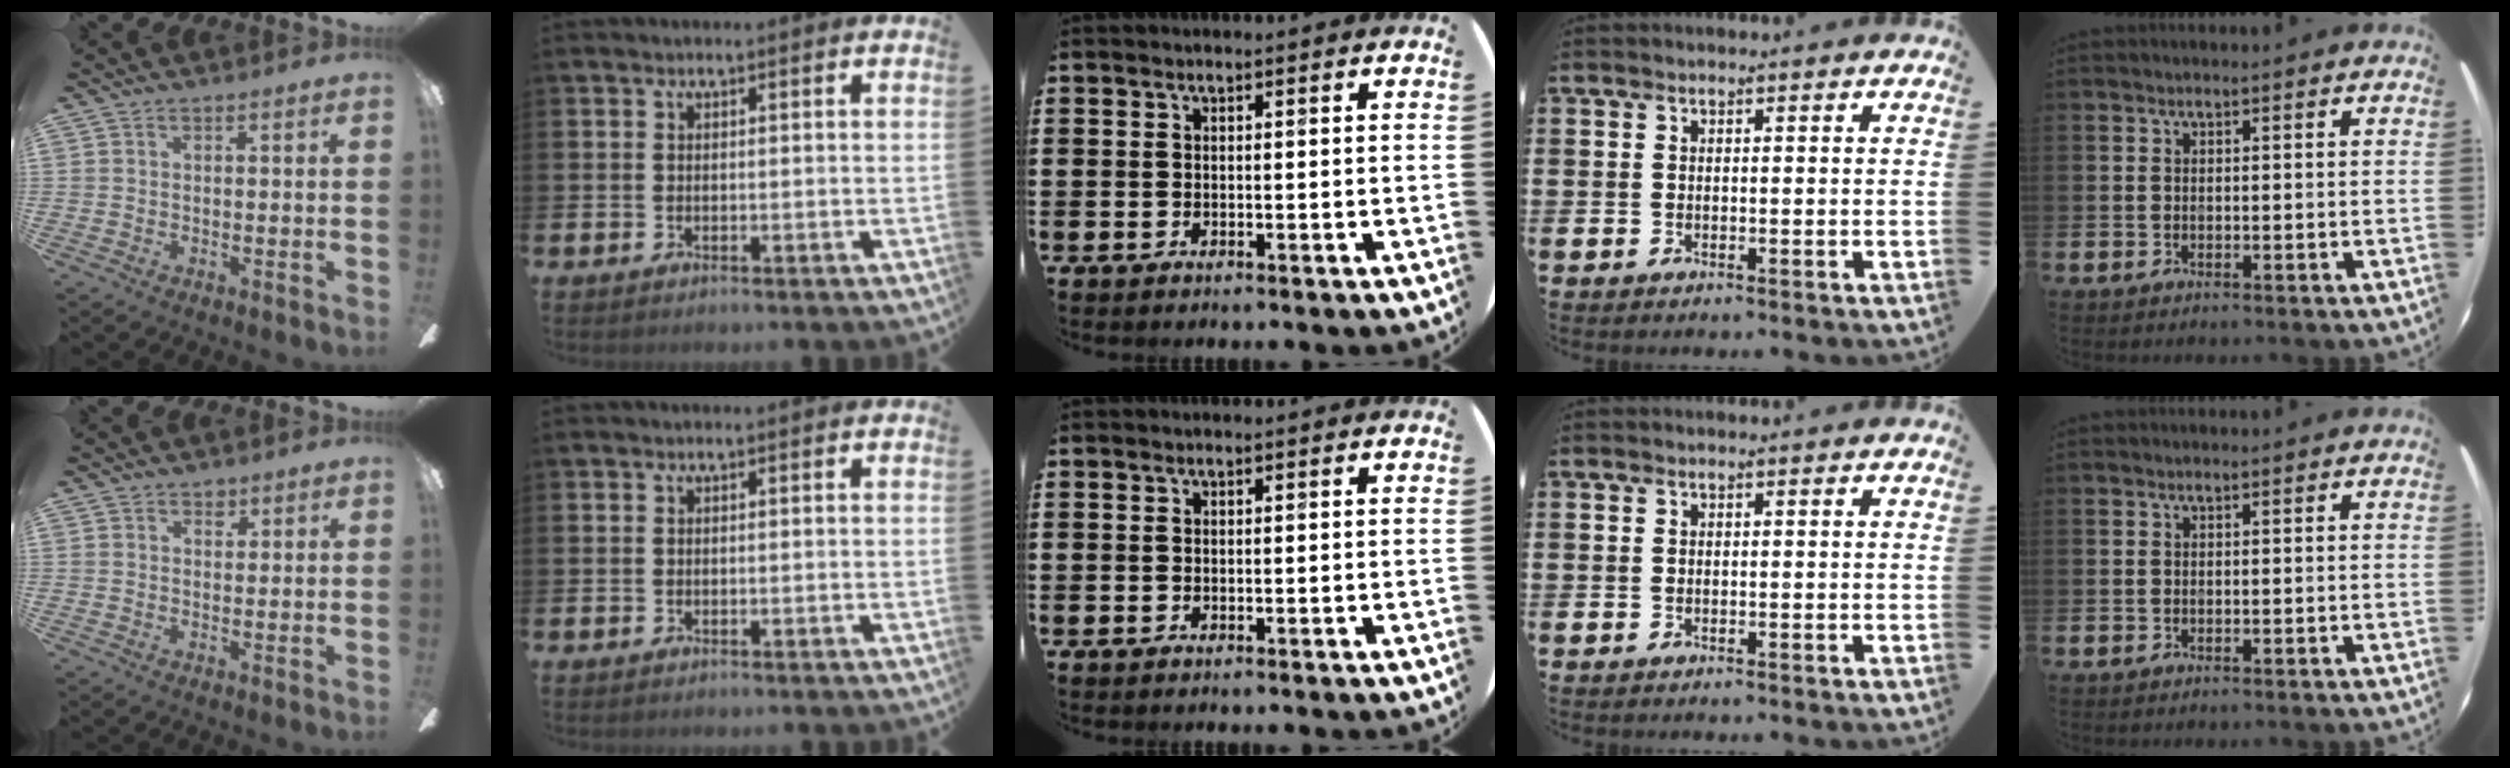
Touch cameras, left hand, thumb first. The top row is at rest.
{"thumb": {"total": 1.9, "force": [1.3, 1.2, 0.7], "torque": [0.000, -0.003, 0.020]}}